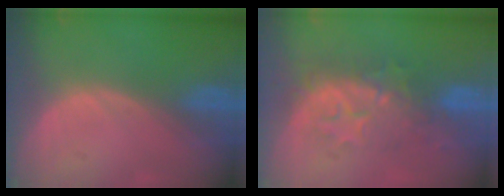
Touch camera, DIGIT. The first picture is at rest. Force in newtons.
{"total": 8.3, "press": 7.9, "slide": 2.5}